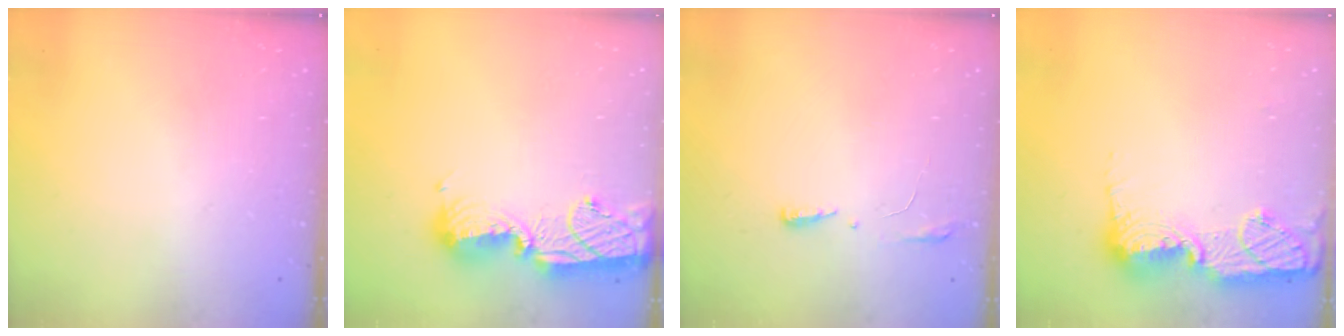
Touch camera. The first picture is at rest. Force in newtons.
{"total": 15.3, "press": 14.8, "slide": 4.0}
{"total": 3.8, "press": 3.6, "slide": 1.2}
{"total": 15.4, "press": 15.4, "slide": 1.2}